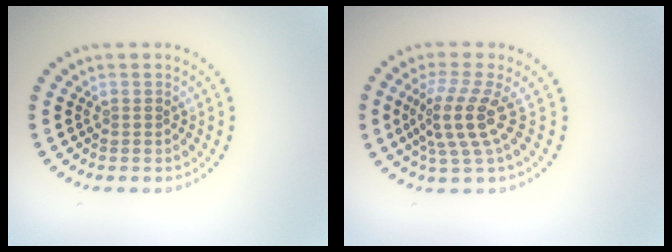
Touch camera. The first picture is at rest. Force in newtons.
{"total": 3.8, "press": 2.7, "slide": 2.7}